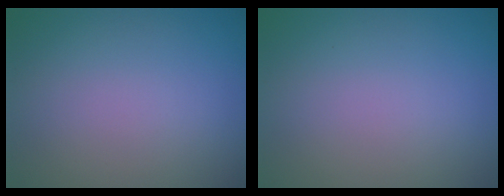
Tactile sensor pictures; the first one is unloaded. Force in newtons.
{"total": 0.0}